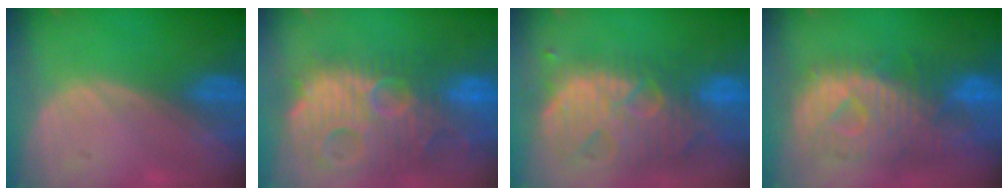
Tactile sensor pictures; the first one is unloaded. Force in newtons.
{"total": 14.8, "press": 12.8, "slide": 7.5}
{"total": 13.7, "press": 11.6, "slide": 7.3}
{"total": 11.3, "press": 9.9, "slide": 5.4}